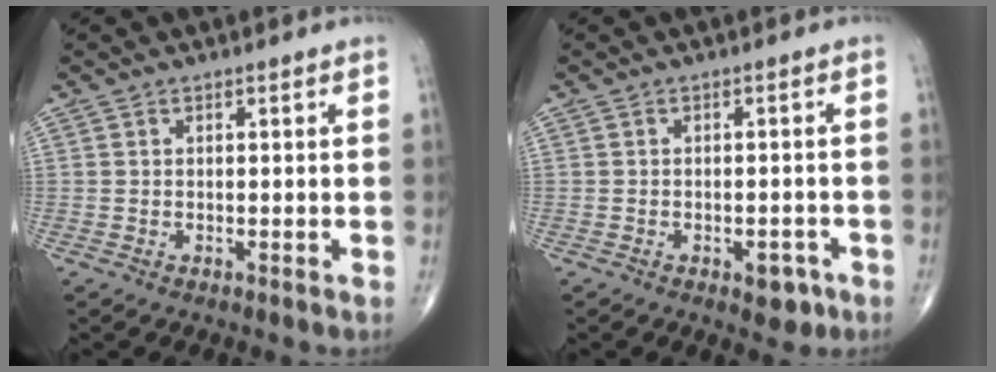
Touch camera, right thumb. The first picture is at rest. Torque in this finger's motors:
{"motor_torque": [0.73, 0.53, -0.03, -0.52, 0.06]}